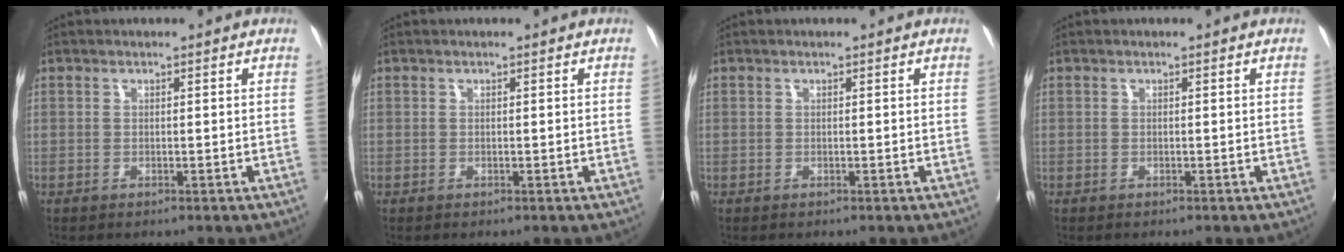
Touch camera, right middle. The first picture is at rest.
{"total": 0.0}
{"total": 0.0}
{"total": 0.0}